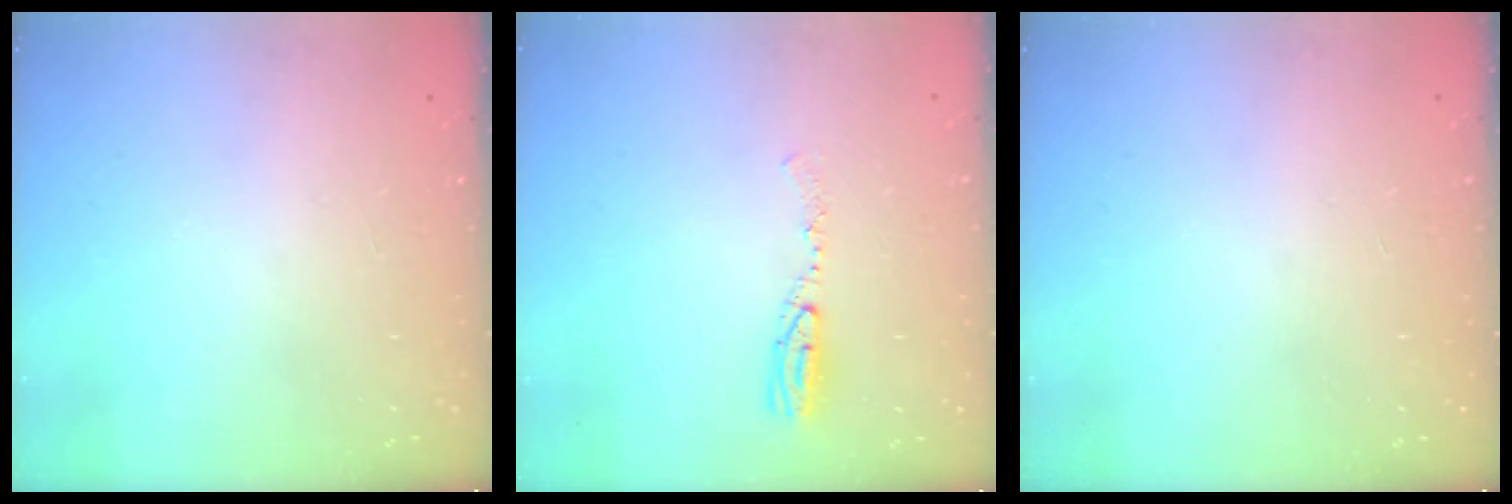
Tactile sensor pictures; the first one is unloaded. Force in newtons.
{"total": 6.3, "press": 6.0, "slide": 1.7}
{"total": 0.0}